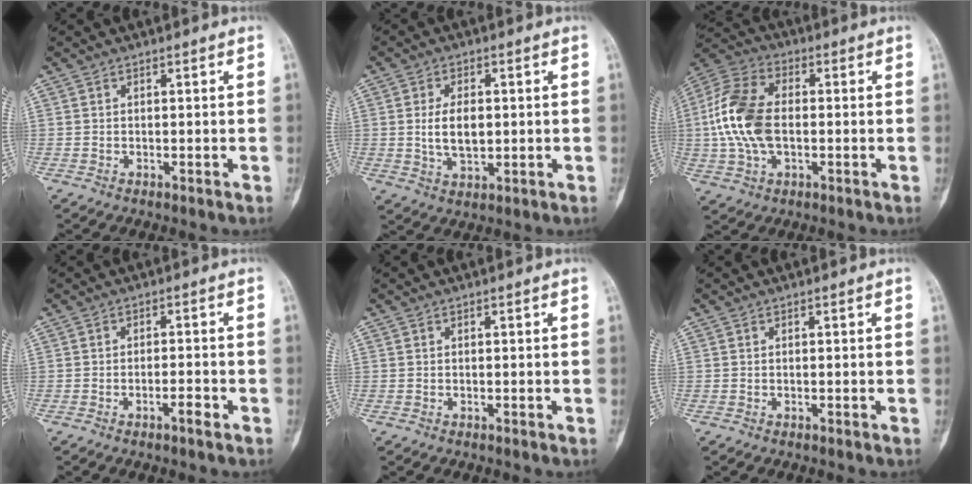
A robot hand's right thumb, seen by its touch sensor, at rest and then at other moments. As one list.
[{"total": 6.7, "force": [0.3, 3.8, 5.5], "torque": [-0.092, -0.007, 0.008]}, {"total": 14.4, "force": [-0.3, 8.6, 11.6], "torque": [-0.246, 0.021, -0.011]}, {"total": 2.6, "force": [-1.6, 0.5, 2.0], "torque": [-0.031, 0.009, -0.028]}, {"total": 0.0}, {"total": 0.0}]